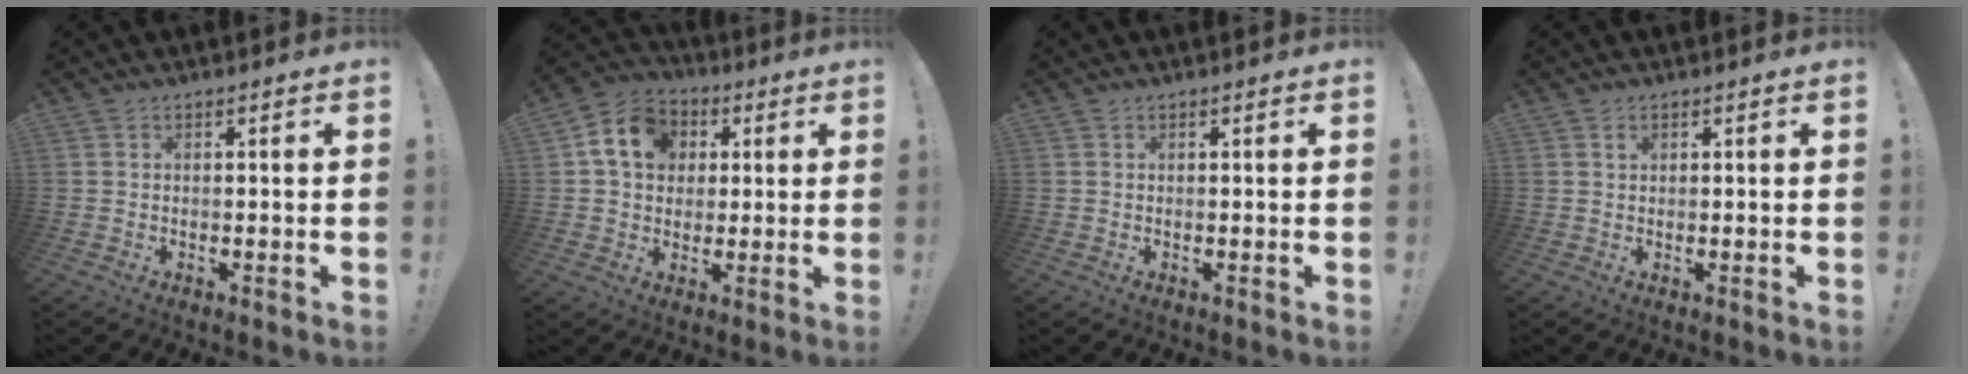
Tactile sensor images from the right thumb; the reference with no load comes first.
{"total": 12.5, "force": [3.6, 10.2, 6.3], "torque": [-0.097, 0.006, 0.073]}
{"total": 0.0}
{"total": 1.2, "force": [0.6, 0.9, 0.4], "torque": [-0.004, -0.001, 0.010]}